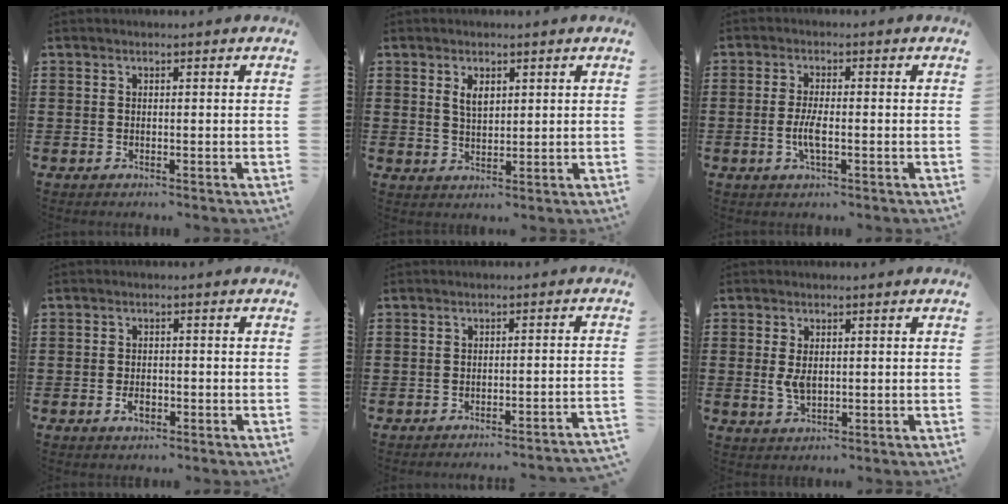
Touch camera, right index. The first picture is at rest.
{"total": 2.9, "force": [1.3, 1.4, 2.1], "torque": [-0.038, 0.001, 0.022]}
{"total": 3.6, "force": [-0.9, 0.9, 3.4], "torque": [-0.076, -0.006, -0.020]}
{"total": 2.2, "force": [-0.9, 1.2, 1.6], "torque": [-0.032, 0.000, -0.017]}
{"total": 2.7, "force": [-2.5, -0.4, 0.8], "torque": [-0.017, -0.004, -0.054]}
{"total": 3.4, "force": [0.3, 1.9, 2.8], "torque": [-0.064, 0.003, 0.002]}